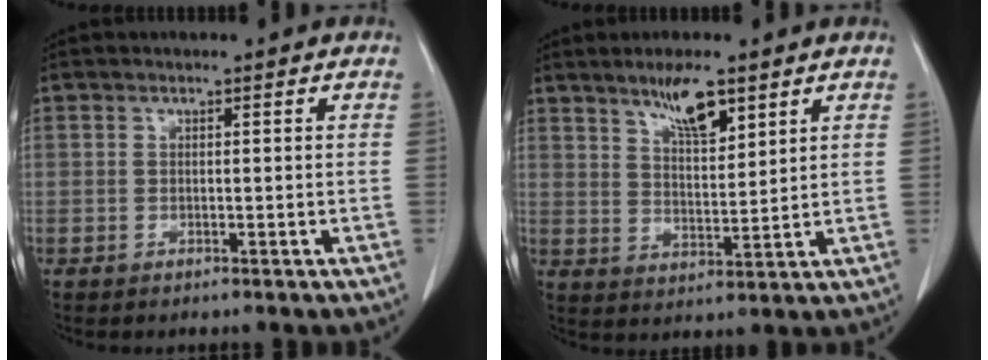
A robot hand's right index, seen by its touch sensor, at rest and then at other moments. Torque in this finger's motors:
{"motor_torque": [0.62, 0.61, 0.09, 0.05]}